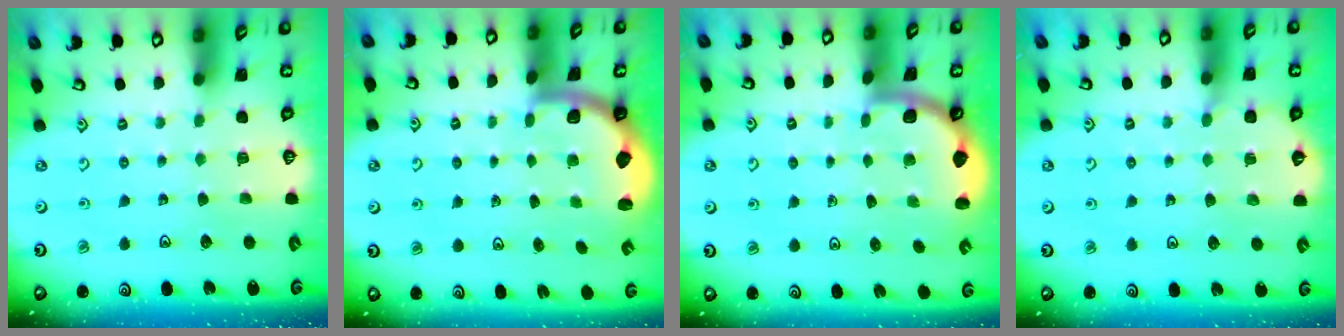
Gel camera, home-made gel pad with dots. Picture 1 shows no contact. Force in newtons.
{"total": 2.0, "press": 2.0, "slide": 0.5}
{"total": 1.7, "press": 1.7, "slide": 0.1}
{"total": 5.1, "press": 5.1, "slide": 0.6}